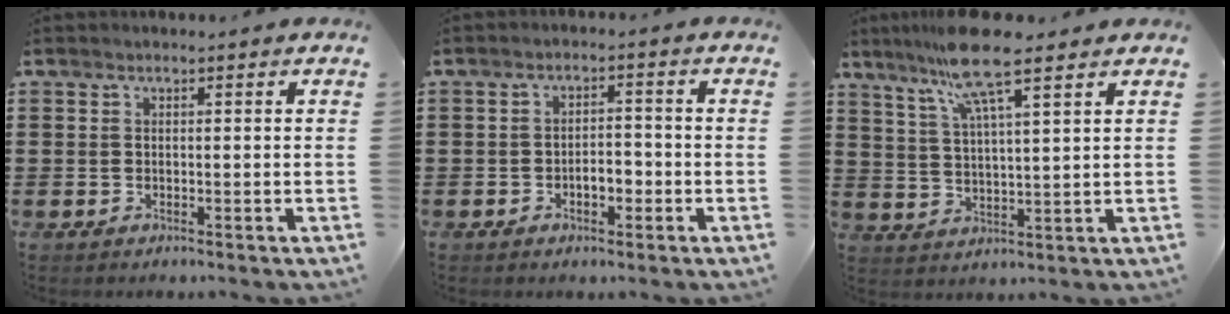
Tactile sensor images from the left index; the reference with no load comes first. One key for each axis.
{"total": 3.3, "fx": -1.3, "fy": 1.6, "fz": 2.6, "tx": -0.049, "ty": 0.006, "tz": -0.025}
{"total": 10.5, "fx": 7.6, "fy": 0.9, "fz": 7.1, "tx": -0.150, "ty": -0.014, "tz": 0.134}